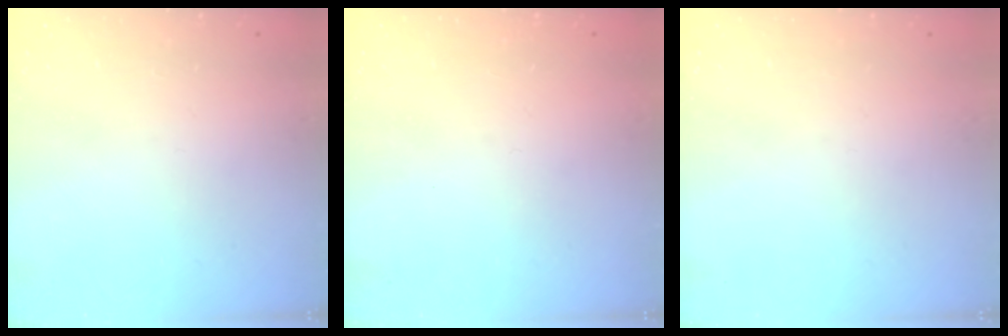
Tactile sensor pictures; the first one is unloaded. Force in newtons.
{"total": 0.7, "press": 0.6, "slide": 0.3}
{"total": 0.0}